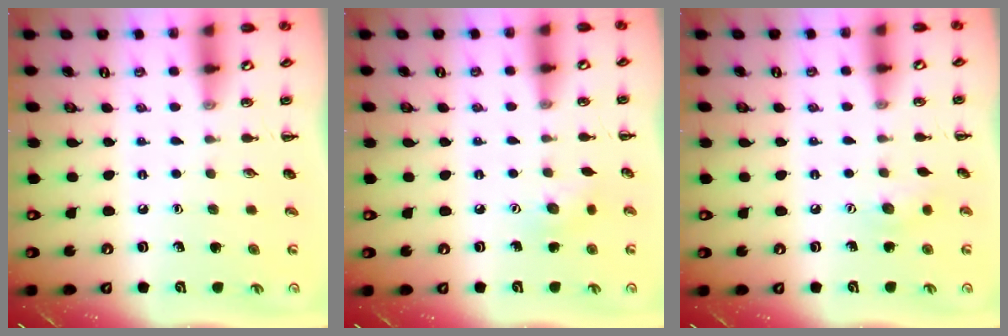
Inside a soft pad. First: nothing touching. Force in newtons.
{"total": 4.3, "press": 4.1, "slide": 1.1}
{"total": 6.5, "press": 6.3, "slide": 1.4}